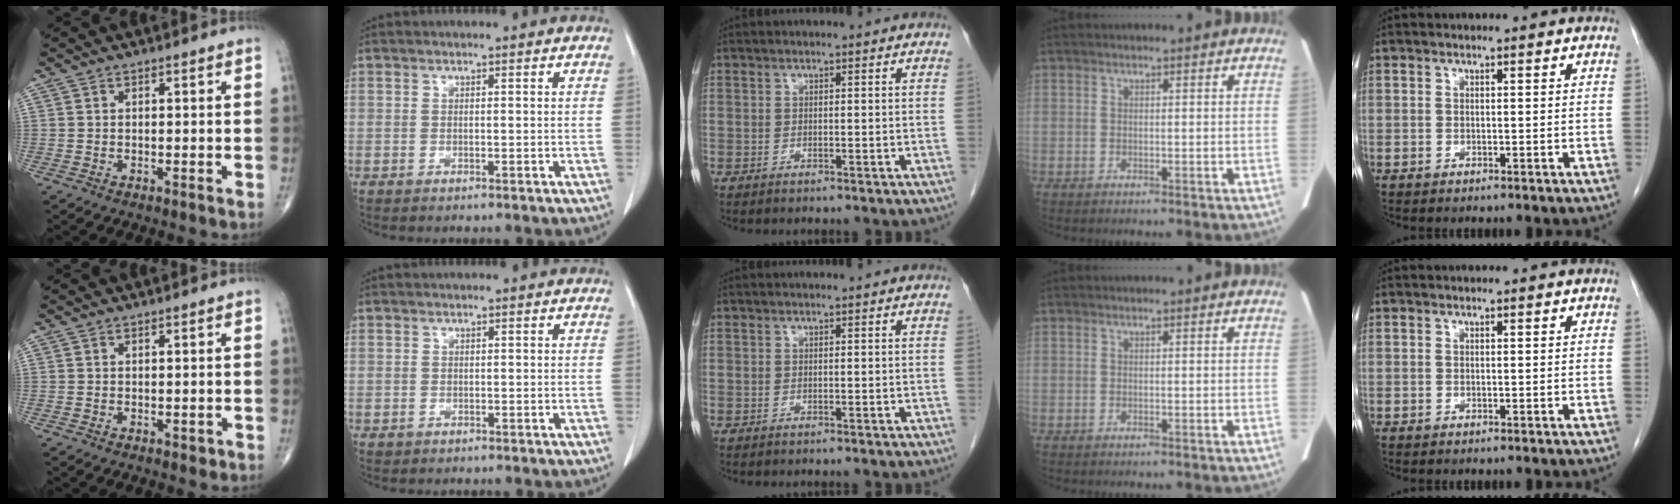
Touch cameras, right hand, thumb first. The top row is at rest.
{"thumb": {"total": 0.7, "force": [-0.1, 0.5, 0.5], "torque": [0.002, 0.001, -0.001]}, "index": {"total": 0.9, "force": [0.0, 0.9, -0.2], "torque": [0.011, 0.005, -0.002]}}